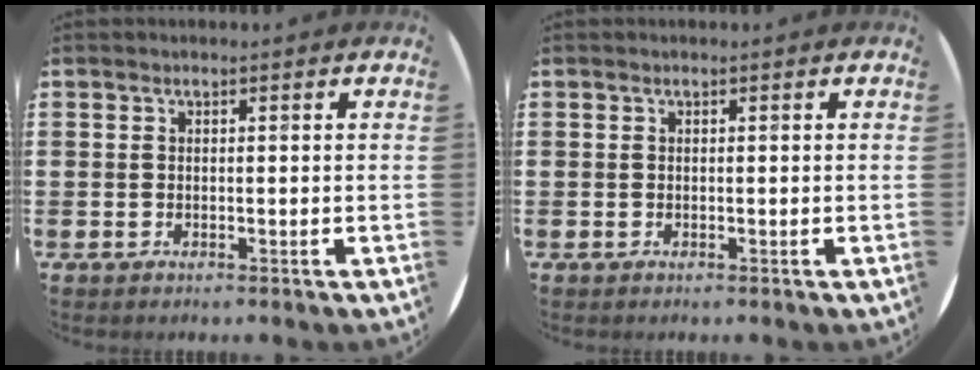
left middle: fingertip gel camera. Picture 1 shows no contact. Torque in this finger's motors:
{"motor_torque": [0.30, -0.32, 0.02, 0.01]}